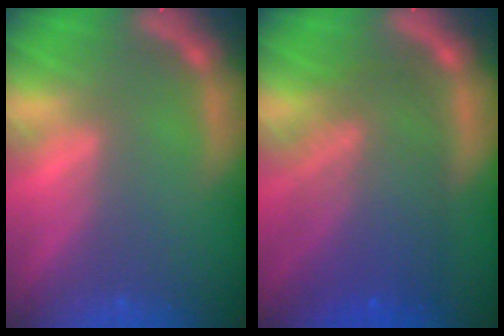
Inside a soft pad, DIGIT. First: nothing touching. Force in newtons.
{"total": 9.1}